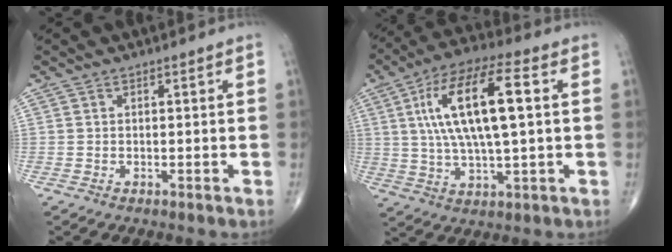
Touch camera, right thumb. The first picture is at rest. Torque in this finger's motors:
{"motor_torque": [0.57, 3.75, 1.92, 0.82, 0.66]}